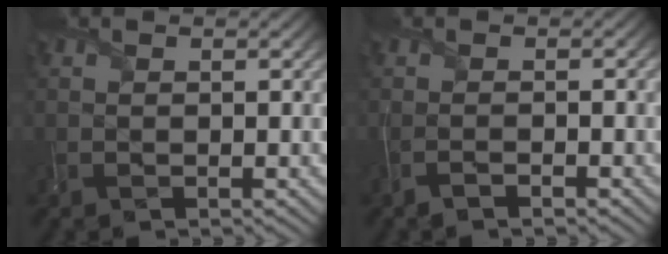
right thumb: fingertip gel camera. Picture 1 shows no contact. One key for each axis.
{"total": 1.4, "fx": -1.2, "fy": 0.1, "fz": 0.7, "tx": -0.016, "ty": -0.003, "tz": -0.025}